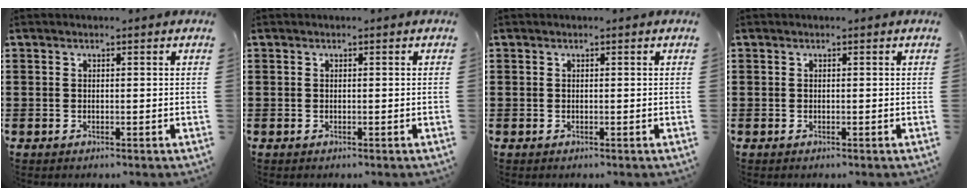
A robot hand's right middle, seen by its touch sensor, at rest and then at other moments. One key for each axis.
{"total": 0.0}
{"total": 0.0}
{"total": 0.0}